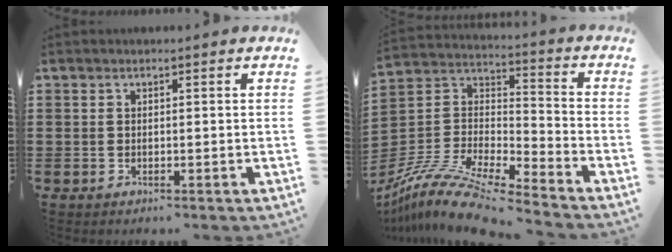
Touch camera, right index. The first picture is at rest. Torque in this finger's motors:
{"motor_torque": [-1.44, 0.70, 0.00, 0.01]}